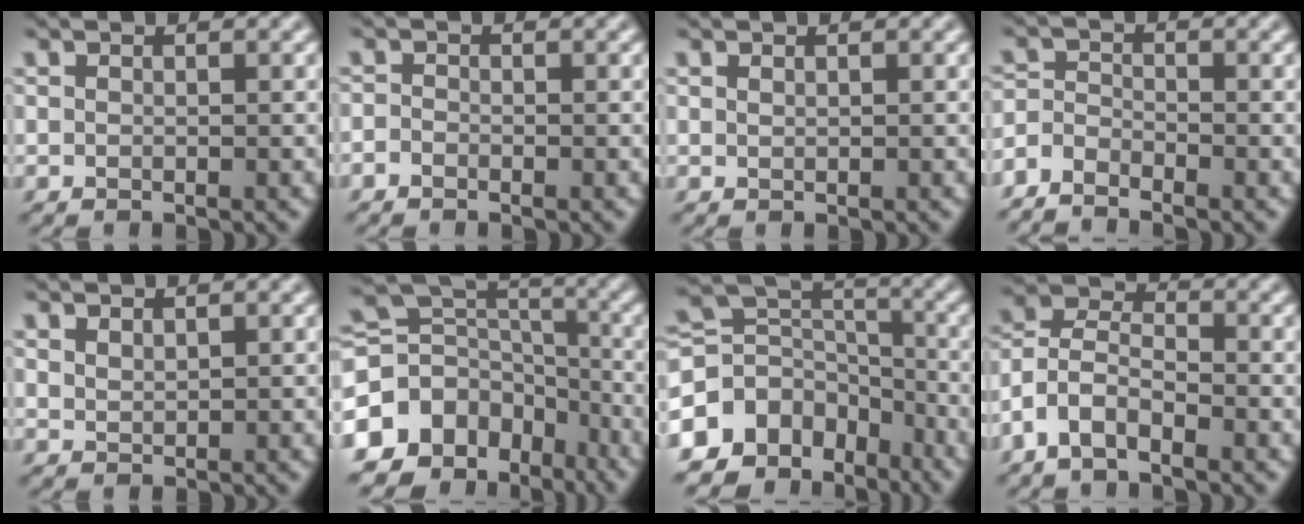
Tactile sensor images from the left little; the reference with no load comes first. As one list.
[{"total": 1.0, "force": [-0.7, 0.6, 0.4], "torque": [-0.009, -0.001, -0.014]}, {"total": 0.0}, {"total": 3.5, "force": [-3.2, 0.9, 1.1], "torque": [-0.028, -0.005, -0.074]}, {"total": 1.0, "force": [0.8, 0.4, 0.4], "torque": [-0.014, 0.000, 0.021]}, {"total": 12.0, "force": [-6.5, 8.8, 4.9], "torque": [-0.125, 0.015, -0.113]}, {"total": 9.9, "force": [-5.8, 6.9, 4.0], "torque": [-0.089, 0.018, -0.111]}, {"total": 5.1, "force": [-3.0, 2.5, 3.3], "torque": [-0.070, 0.012, -0.071]}]